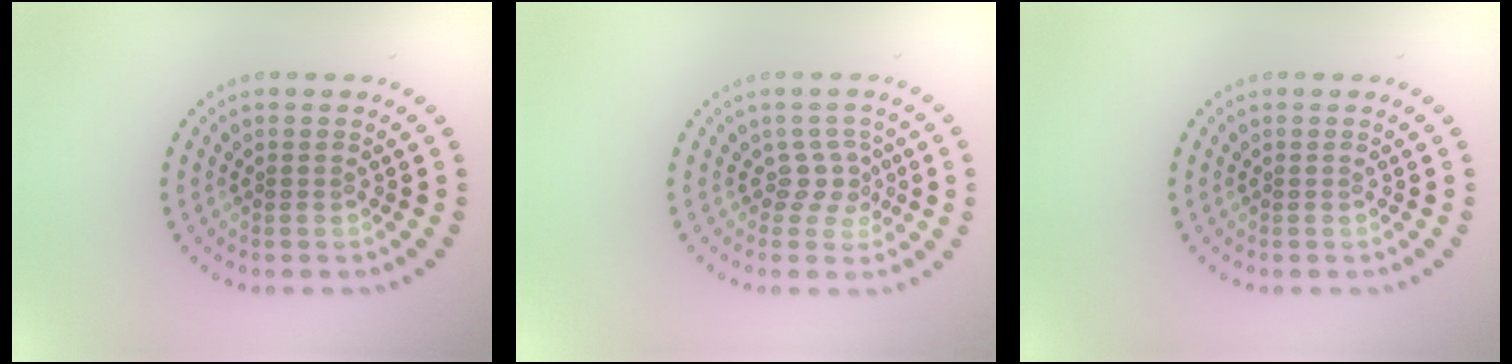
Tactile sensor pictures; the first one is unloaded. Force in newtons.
{"total": 2.0, "press": 1.3, "slide": 1.5}
{"total": 0.0}